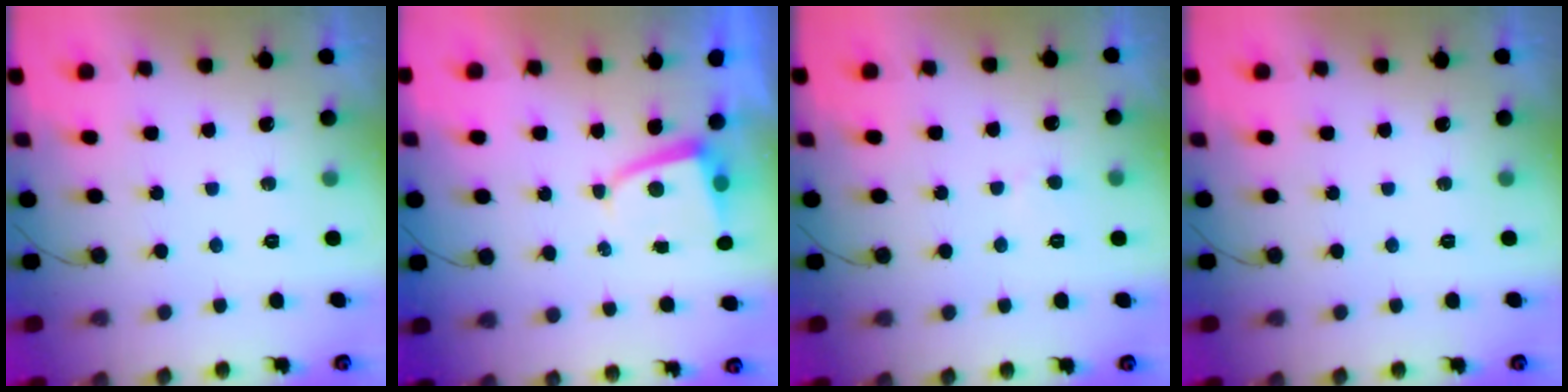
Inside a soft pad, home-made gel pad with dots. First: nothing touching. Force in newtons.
{"total": 2.0, "press": 2.0, "slide": 0.3}
{"total": 2.4, "press": 2.4, "slide": 0.2}
{"total": 0.0}